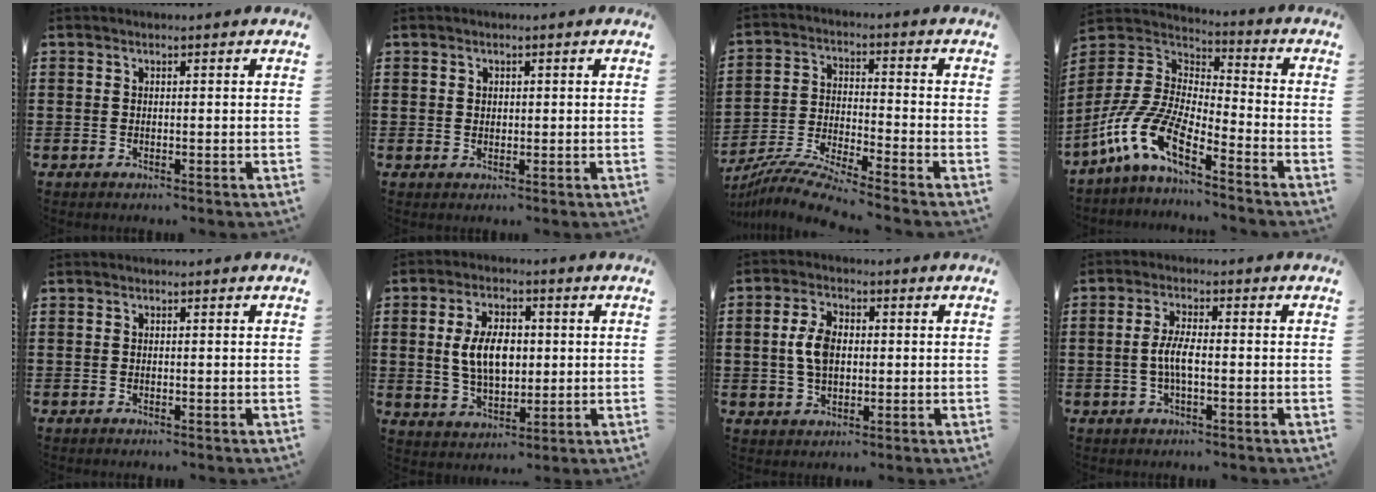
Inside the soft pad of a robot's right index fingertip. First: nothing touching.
{"total": 0.9, "force": [0.5, 0.7, 0.3], "torque": [-0.007, 0.003, 0.009]}
{"total": 6.7, "force": [-6.4, -0.6, 1.9], "torque": [-0.053, -0.013, -0.131]}
{"total": 10.5, "force": [-7.5, 3.1, 6.7], "torque": [-0.182, -0.012, -0.162]}
{"total": 0.0}
{"total": 7.9, "force": [0.6, 4.6, 6.3], "torque": [-0.124, 0.005, 0.004]}
{"total": 5.6, "force": [0.2, 3.5, 4.4], "torque": [-0.104, 0.008, -0.002]}
{"total": 4.1, "force": [-0.7, 1.1, 3.9], "torque": [-0.091, -0.004, -0.022]}